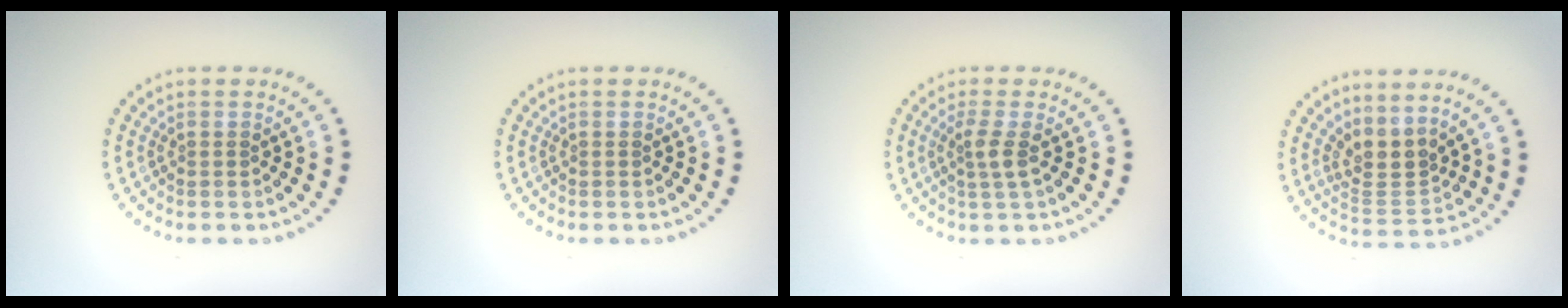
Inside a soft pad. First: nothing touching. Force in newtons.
{"total": 0.0}
{"total": 1.9, "press": 1.4, "slide": 1.2}
{"total": 3.0, "press": 2.1, "slide": 2.2}